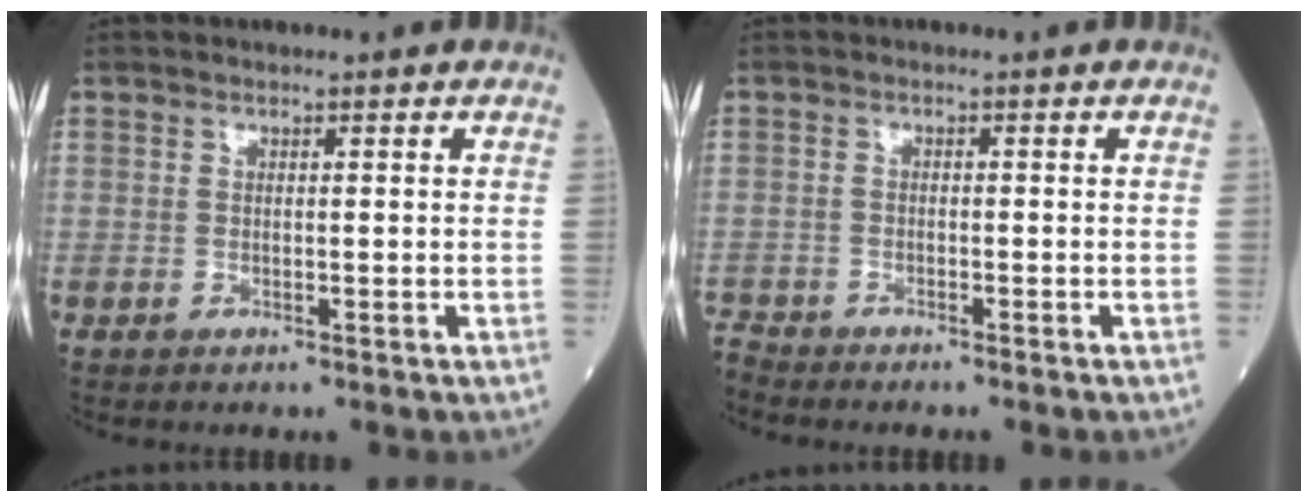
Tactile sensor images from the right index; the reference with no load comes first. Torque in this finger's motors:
{"motor_torque": [-0.10, -0.13, -0.03, -0.01]}